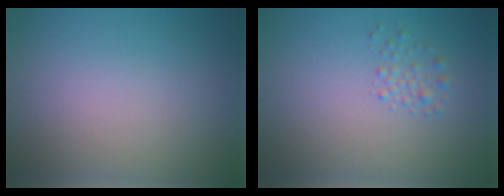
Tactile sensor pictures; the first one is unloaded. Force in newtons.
{"total": 1.4, "press": 1.3, "slide": 0.1}